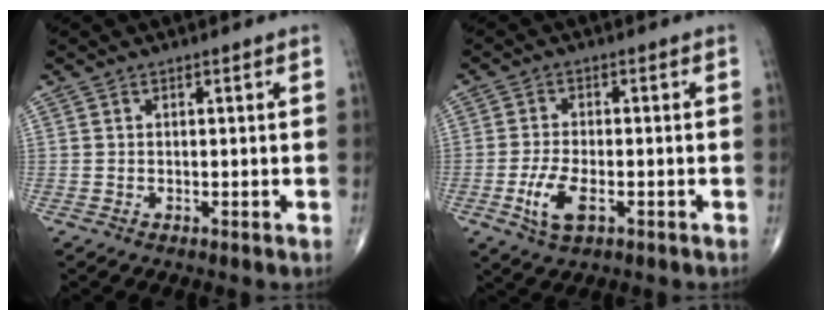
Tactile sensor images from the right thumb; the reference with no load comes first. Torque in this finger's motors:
{"motor_torque": [-0.06, -0.11, 0.44, 0.20, 0.28]}